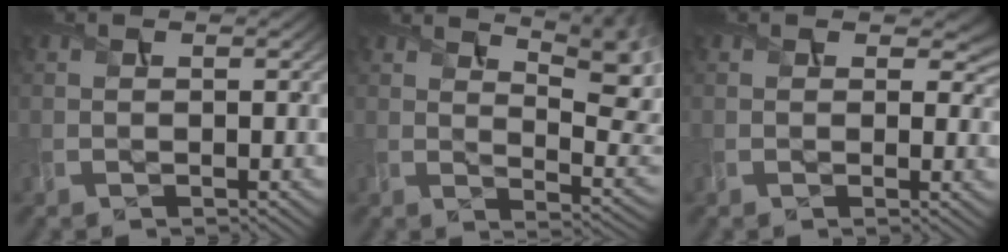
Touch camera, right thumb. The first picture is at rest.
{"total": 12.3, "force": [7.0, 4.1, 9.3], "torque": [-0.135, 0.016, 0.101]}
{"total": 3.7, "force": [1.5, 2.4, 2.5], "torque": [-0.037, -0.008, 0.018]}